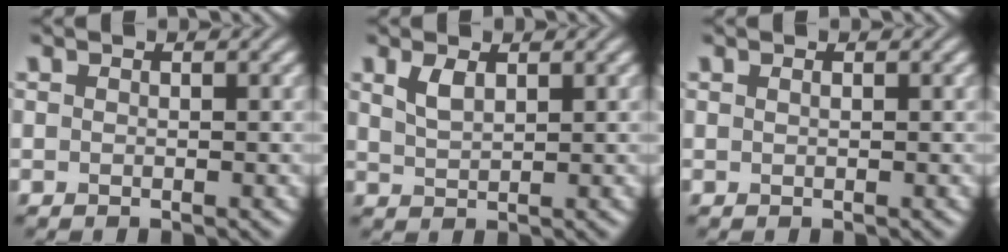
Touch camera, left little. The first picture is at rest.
{"total": 1.9, "force": [1.1, 0.8, 1.3], "torque": [-0.030, 0.001, 0.026]}
{"total": 0.0}